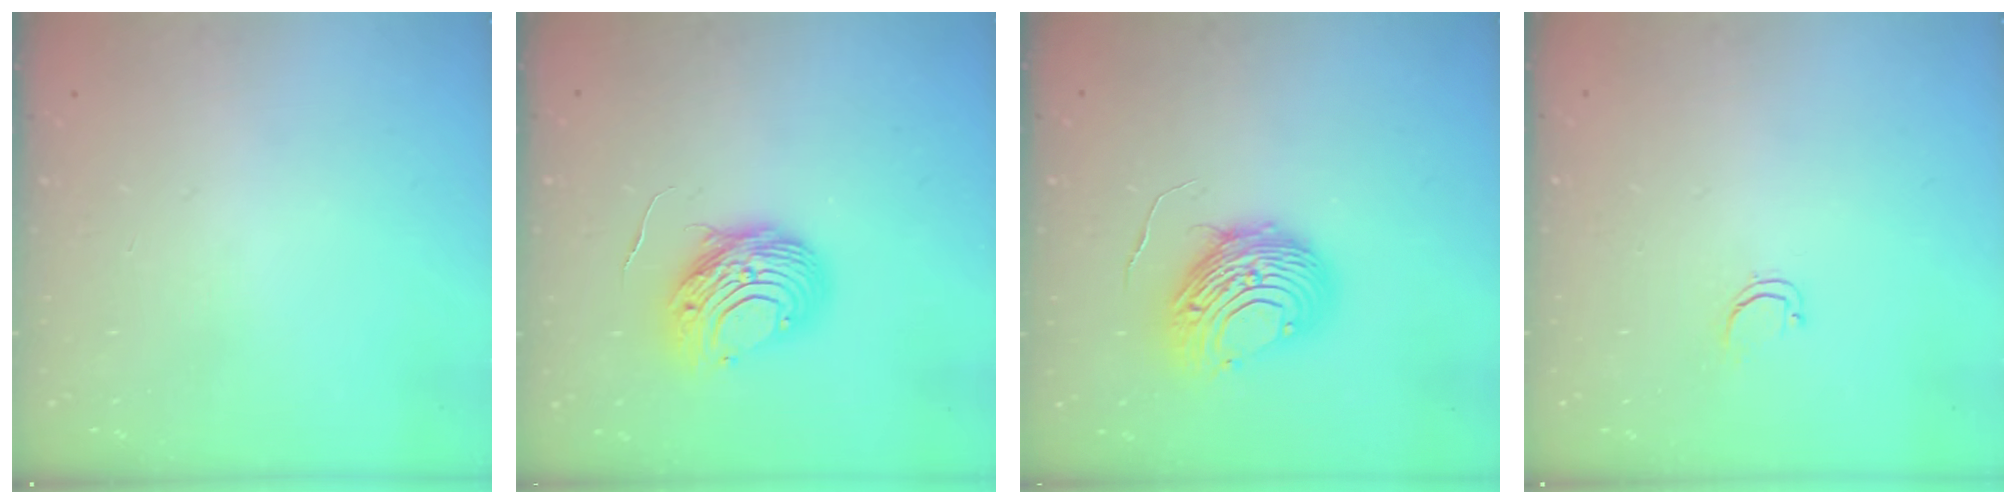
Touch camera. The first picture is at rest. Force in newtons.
{"total": 11.2, "press": 11.2, "slide": 0.9}
{"total": 11.0, "press": 11.0, "slide": 1.0}
{"total": 3.5, "press": 3.4, "slide": 0.8}